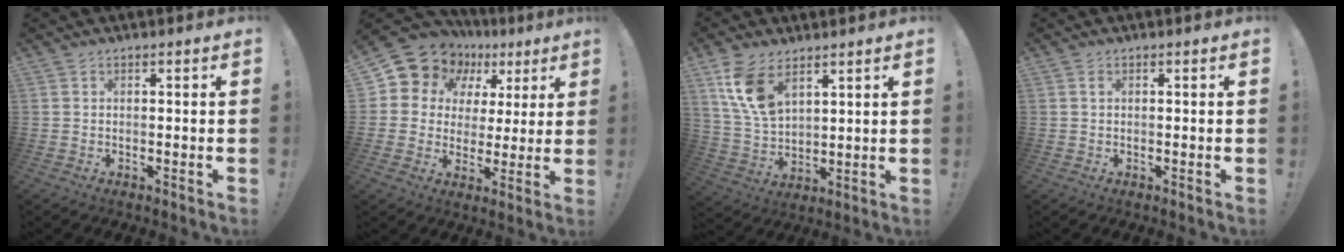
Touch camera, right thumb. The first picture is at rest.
{"total": 11.7, "force": [7.2, 8.5, 3.7], "torque": [-0.069, -0.053, 0.140]}
{"total": 11.5, "force": [6.8, 6.2, 6.9], "torque": [-0.132, -0.025, 0.131]}
{"total": 0.6, "force": [0.1, 0.3, 0.5], "torque": [-0.003, 0.001, 0.001]}